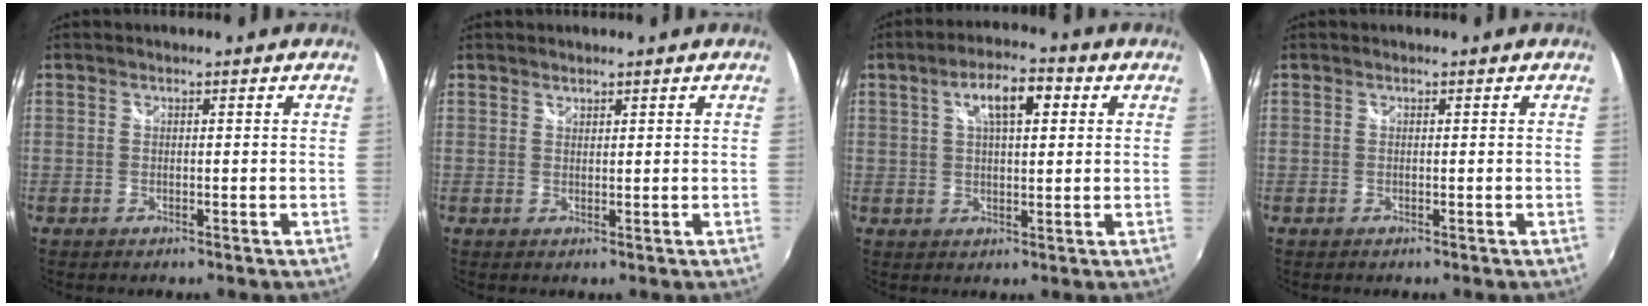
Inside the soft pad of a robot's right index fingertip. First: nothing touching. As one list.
[{"total": 0.8, "force": [0.7, 0.4, 0.1], "torque": [0.002, 0.003, 0.014]}, {"total": 7.9, "force": [2.8, 3.1, 6.8], "torque": [-0.114, 0.019, 0.045]}, {"total": 0.0}]